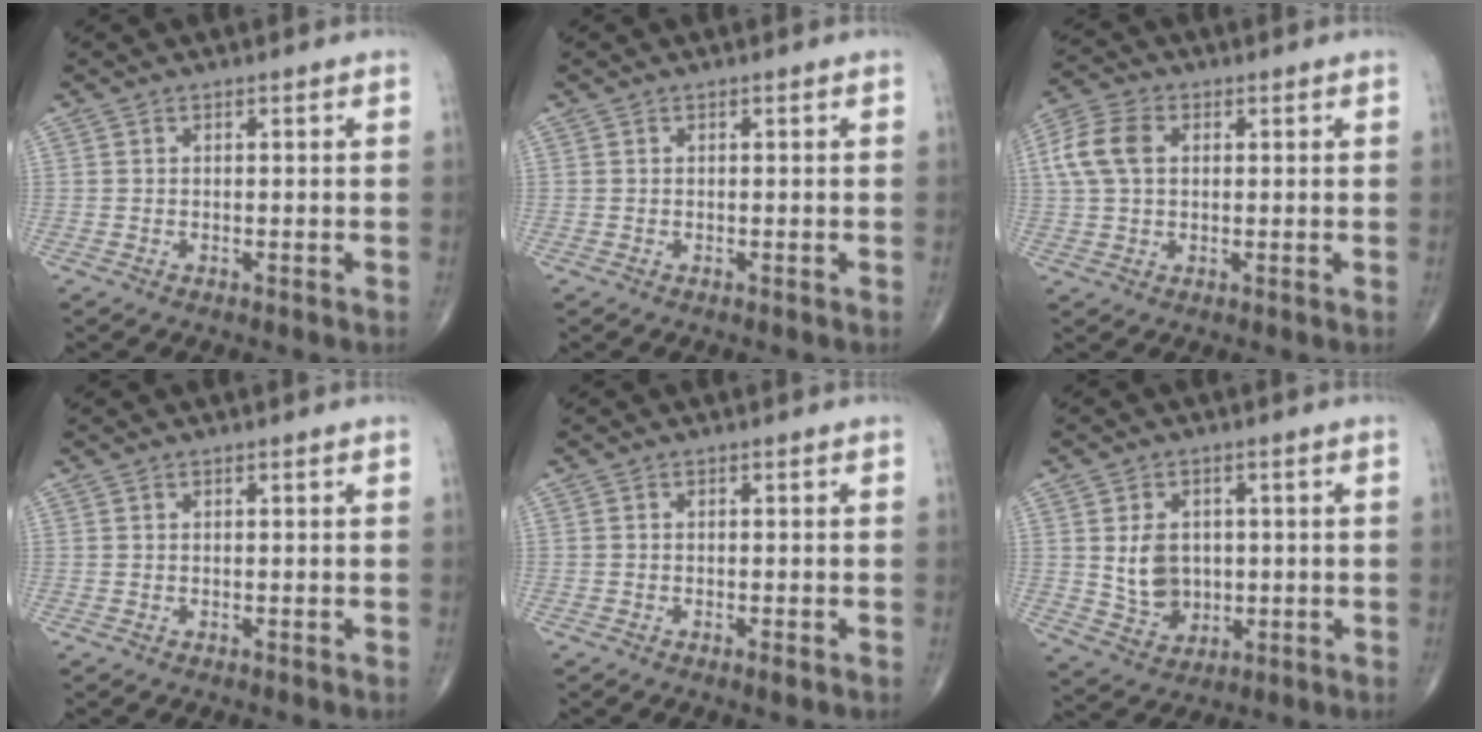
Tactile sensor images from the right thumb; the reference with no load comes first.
{"total": 0.0}
{"total": 8.0, "force": [1.6, 5.4, 5.7], "torque": [-0.127, 0.016, 0.028]}
{"total": 0.0}
{"total": 1.1, "force": [-0.7, 0.2, 0.9], "torque": [-0.017, -0.003, -0.013]}
{"total": 7.9, "force": [0.7, 6.3, 4.8], "torque": [-0.058, -0.010, 0.024]}